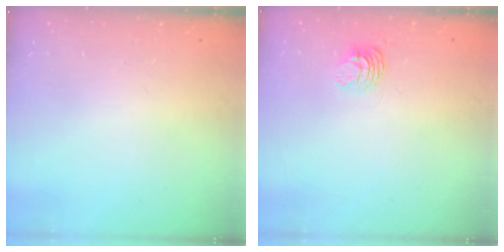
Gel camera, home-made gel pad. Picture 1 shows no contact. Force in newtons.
{"total": 4.0, "press": 4.0, "slide": 0.2}